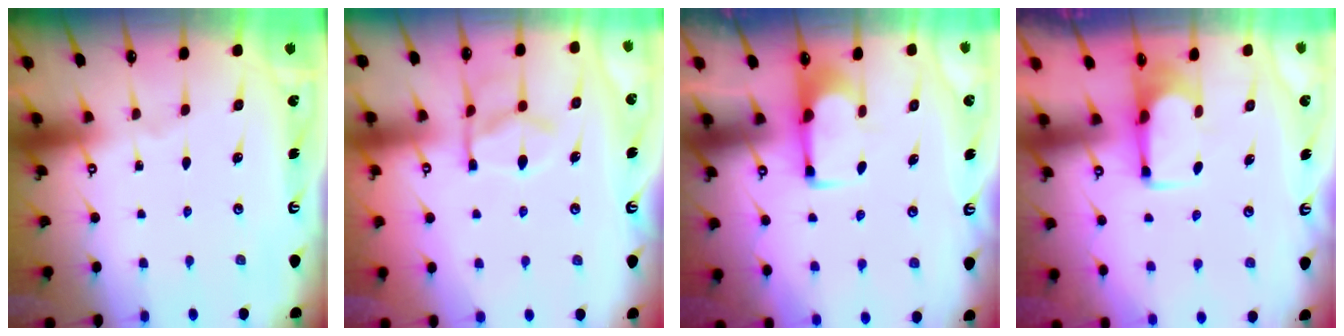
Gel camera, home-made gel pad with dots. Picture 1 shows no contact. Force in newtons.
{"total": 6.5, "press": 6.3, "slide": 1.8}
{"total": 1.1, "press": 1.1, "slide": 0.0}
{"total": 1.8, "press": 1.7, "slide": 0.6}